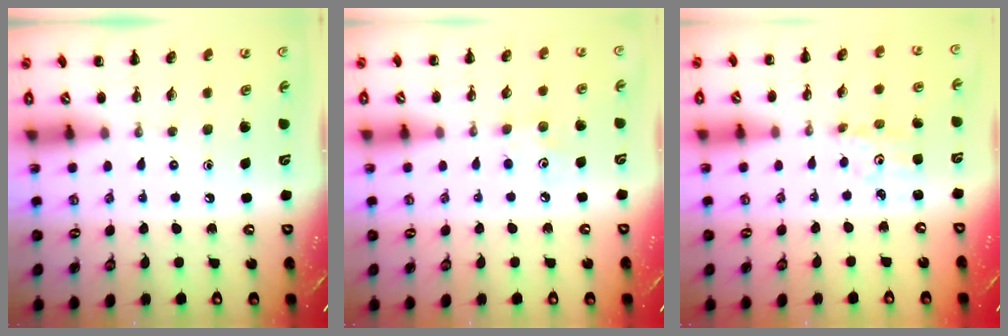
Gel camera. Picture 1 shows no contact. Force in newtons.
{"total": 4.3, "press": 4.1, "slide": 1.2}
{"total": 1.9, "press": 1.8, "slide": 0.6}